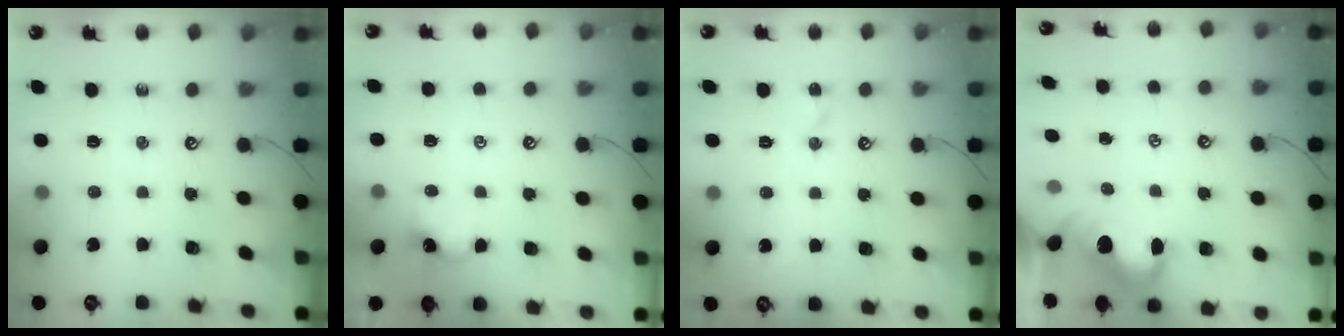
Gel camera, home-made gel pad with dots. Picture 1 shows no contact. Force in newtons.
{"total": 0.6, "press": 0.5, "slide": 0.3}
{"total": 2.8, "press": 2.7, "slide": 0.6}
{"total": 2.3, "press": 2.2, "slide": 0.6}